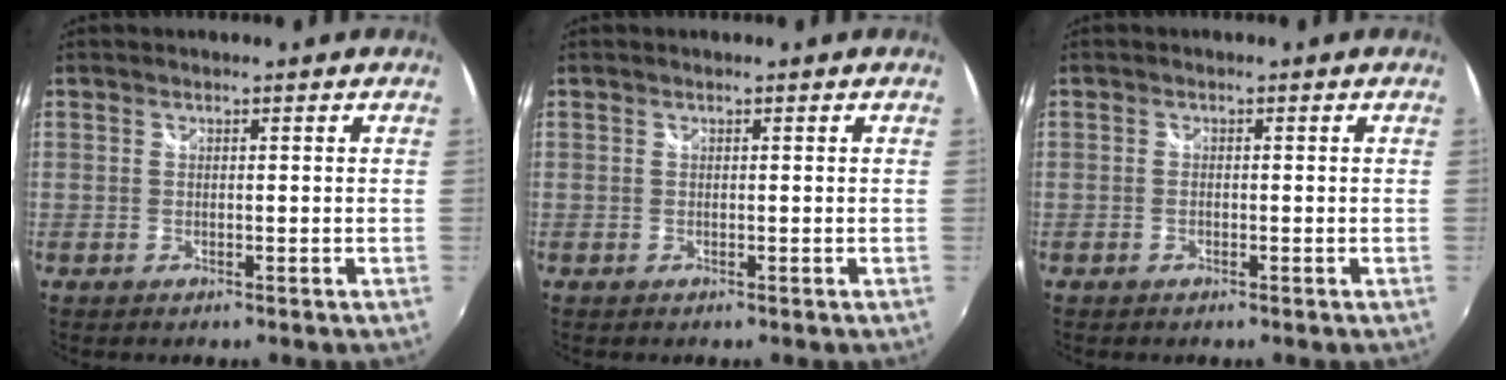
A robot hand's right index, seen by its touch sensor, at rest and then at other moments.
{"total": 0.0}
{"total": 0.7, "force": [-0.3, 0.4, 0.5], "torque": [-0.011, 0.000, -0.007]}